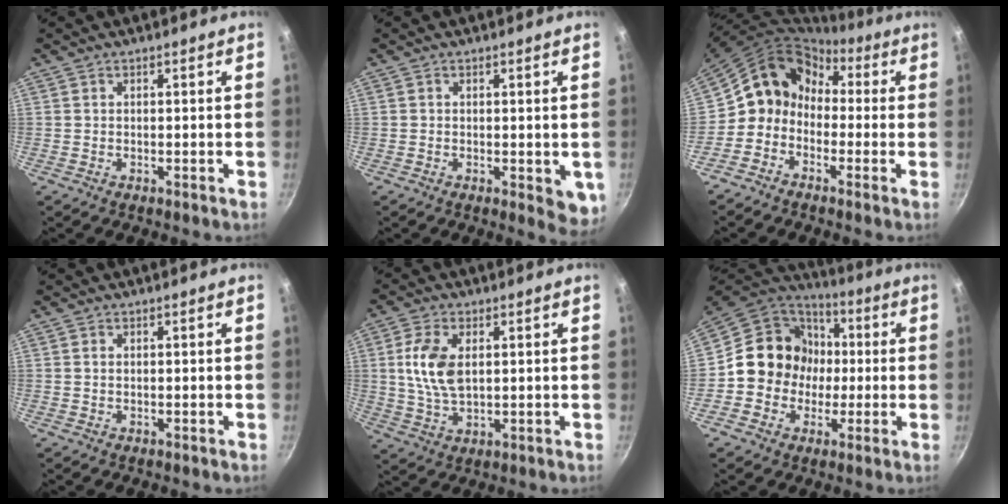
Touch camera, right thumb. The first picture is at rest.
{"total": 4.7, "force": [-0.5, 2.5, 4.0], "torque": [-0.042, -0.007, -0.004]}
{"total": 10.6, "force": [-0.8, 9.4, 4.9], "torque": [-0.059, 0.048, -0.046]}
{"total": 0.6, "force": [0.1, 0.4, 0.4], "torque": [-0.007, 0.002, 0.001]}
{"total": 9.2, "force": [1.7, 5.2, 7.5], "torque": [-0.144, -0.005, 0.033]}
{"total": 15.4, "force": [-0.3, 14.2, 5.9], "torque": [-0.056, 0.034, -0.018]}